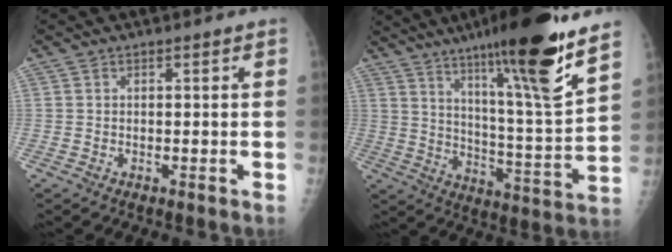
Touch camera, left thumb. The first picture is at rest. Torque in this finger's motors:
{"motor_torque": [1.19, -0.12, 1.57, -1.21, 0.38]}